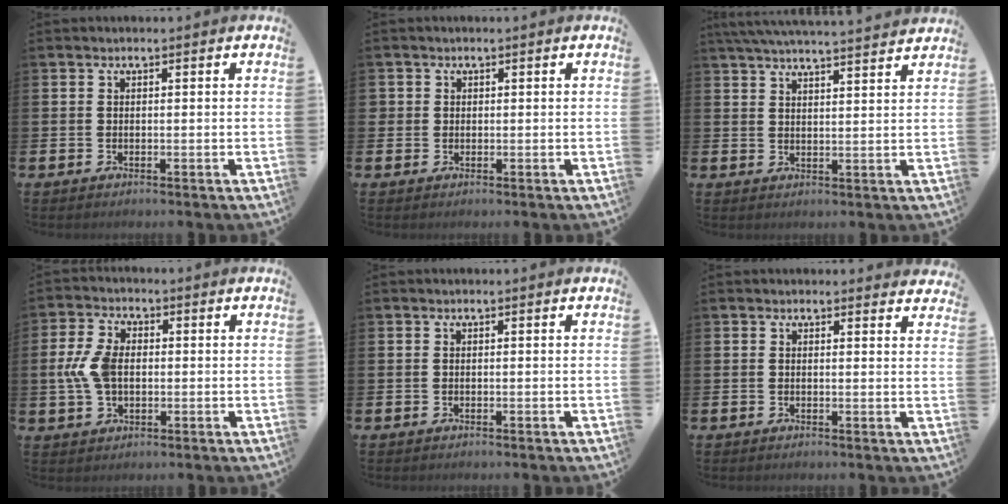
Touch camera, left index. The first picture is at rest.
{"total": 1.2, "force": [0.6, 1.0, 0.0], "torque": [0.011, 0.001, 0.007]}
{"total": 5.3, "force": [5.2, -0.4, 1.0], "torque": [-0.041, -0.023, 0.096]}
{"total": 6.4, "force": [0.2, 4.1, 5.0], "torque": [-0.109, 0.011, 0.000]}
{"total": 0.0}
{"total": 1.4, "force": [1.4, 0.2, -0.1], "torque": [0.008, -0.008, 0.023]}